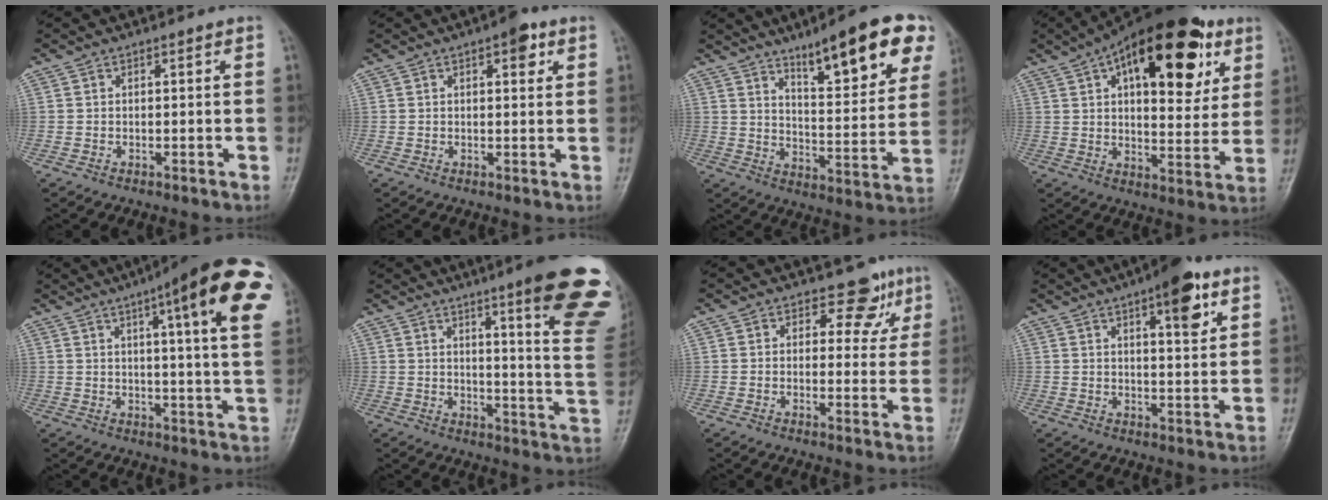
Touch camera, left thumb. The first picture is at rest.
{"total": 3.9, "force": [1.9, 1.7, 2.9], "torque": [-0.025, -0.002, 0.020]}
{"total": 18.1, "force": [10.5, 4.6, 14.0], "torque": [-0.160, -0.044, 0.158]}
{"total": 25.6, "force": [11.2, 11.9, 19.7], "torque": [-0.261, 0.003, 0.165]}
{"total": 21.7, "force": [9.3, 3.8, 19.3], "torque": [-0.240, -0.013, 0.109]}
{"total": 20.7, "force": [12.5, 2.4, 16.3], "torque": [-0.181, -0.070, 0.153]}
{"total": 5.6, "force": [3.6, 4.0, 1.7], "torque": [0.018, -0.017, 0.036]}
{"total": 9.5, "force": [4.9, 3.0, 7.5], "torque": [-0.088, -0.020, 0.065]}